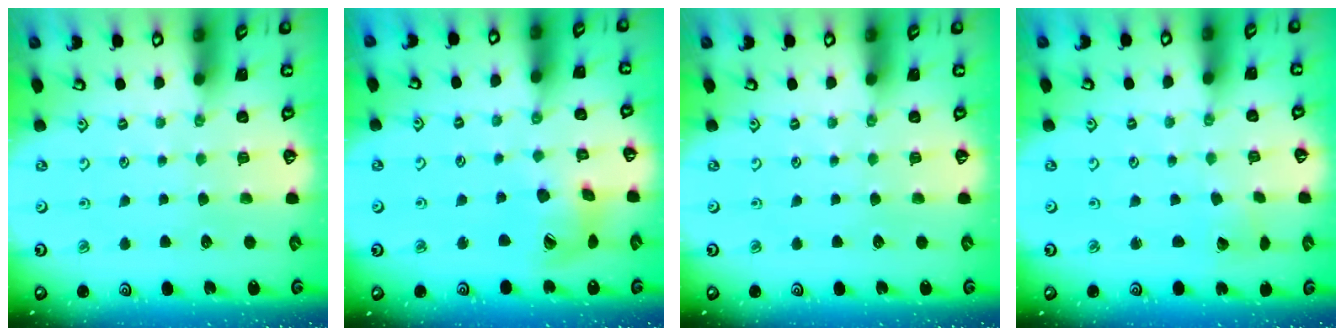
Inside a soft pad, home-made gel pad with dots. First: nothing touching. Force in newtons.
{"total": 11.9, "press": 11.8, "slide": 1.5}
{"total": 0.0}
{"total": 2.7, "press": 2.7, "slide": 0.0}